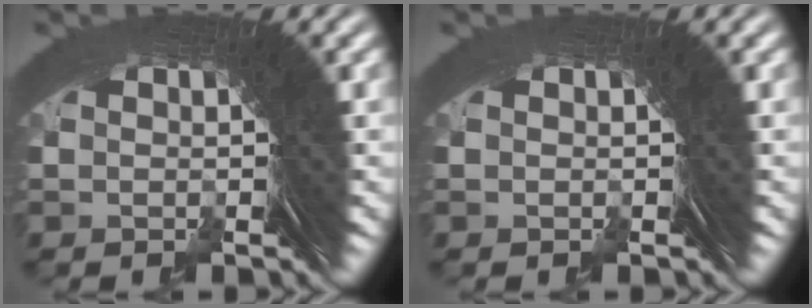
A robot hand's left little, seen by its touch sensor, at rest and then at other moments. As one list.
[{"total": 0.0}]